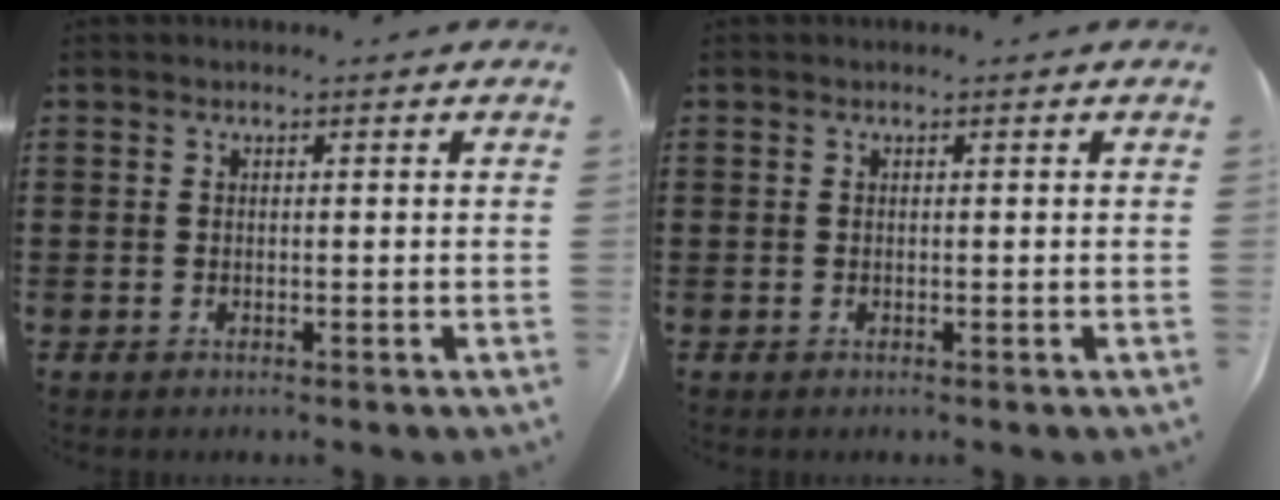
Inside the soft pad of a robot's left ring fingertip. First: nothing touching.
{"total": 0.0}